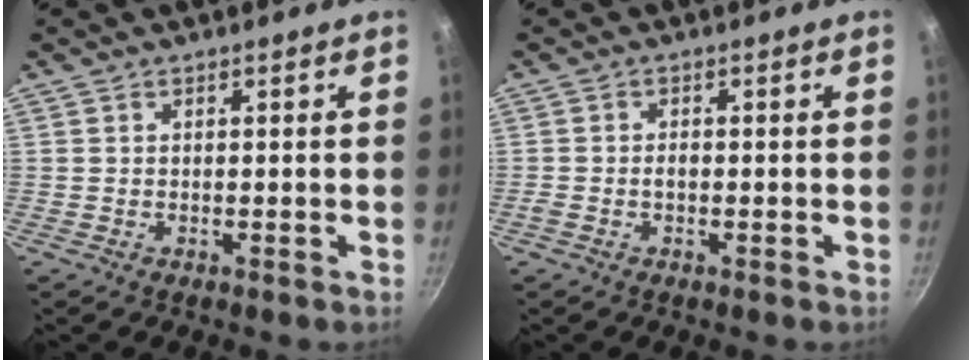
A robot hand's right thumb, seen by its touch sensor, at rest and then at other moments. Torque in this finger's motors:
{"motor_torque": [0.63, 0.37, 0.41, -0.35, 0.01]}